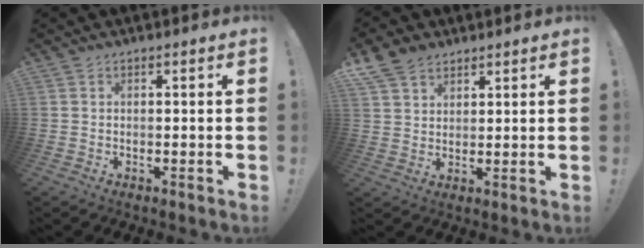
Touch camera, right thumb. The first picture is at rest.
{"total": 7.5, "force": [5.3, 4.7, 2.5], "torque": [-0.049, -0.021, 0.106]}